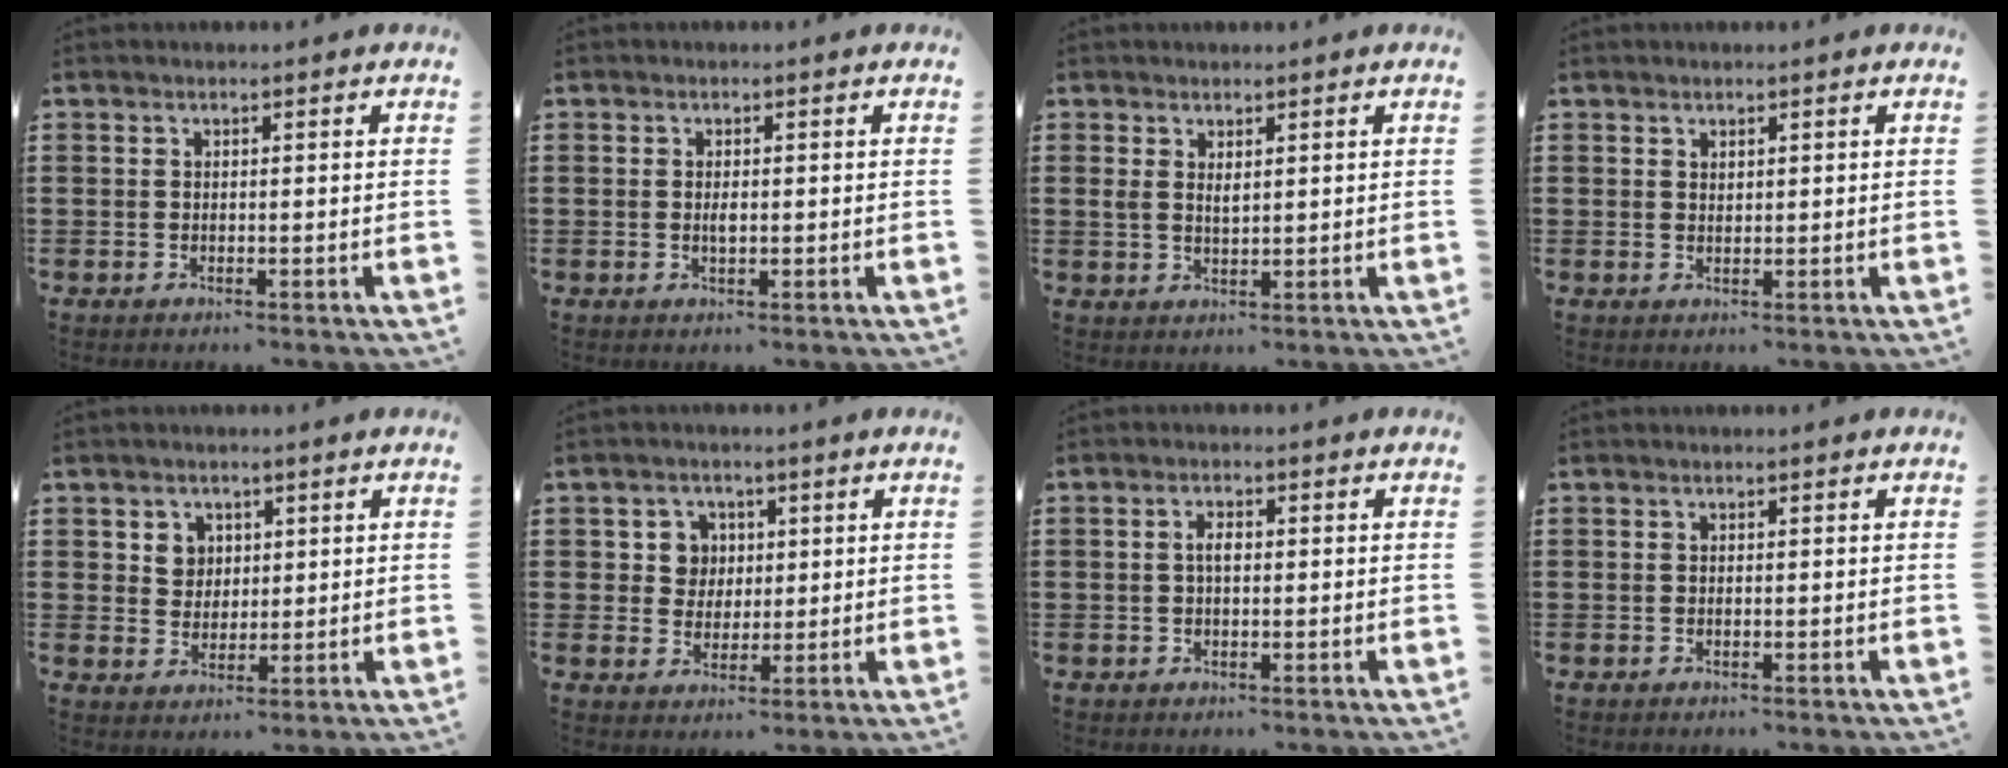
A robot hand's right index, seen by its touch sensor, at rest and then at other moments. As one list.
[{"total": 1.3, "force": [-0.1, 0.5, 1.2], "torque": [-0.023, 0.003, -0.002]}, {"total": 1.8, "force": [0.9, 0.9, 1.2], "torque": [-0.026, 0.004, 0.017]}, {"total": 0.9, "force": [0.8, 0.4, 0.1], "torque": [-0.003, 0.002, 0.016]}, {"total": 3.4, "force": [1.5, 3.0, 0.8], "torque": [-0.021, 0.008, 0.026]}, {"total": 4.5, "force": [1.2, 4.1, 1.4], "torque": [-0.046, 0.015, 0.020]}, {"total": 2.1, "force": [0.1, 0.9, 1.9], "torque": [-0.037, 0.005, 0.000]}, {"total": 0.0}]